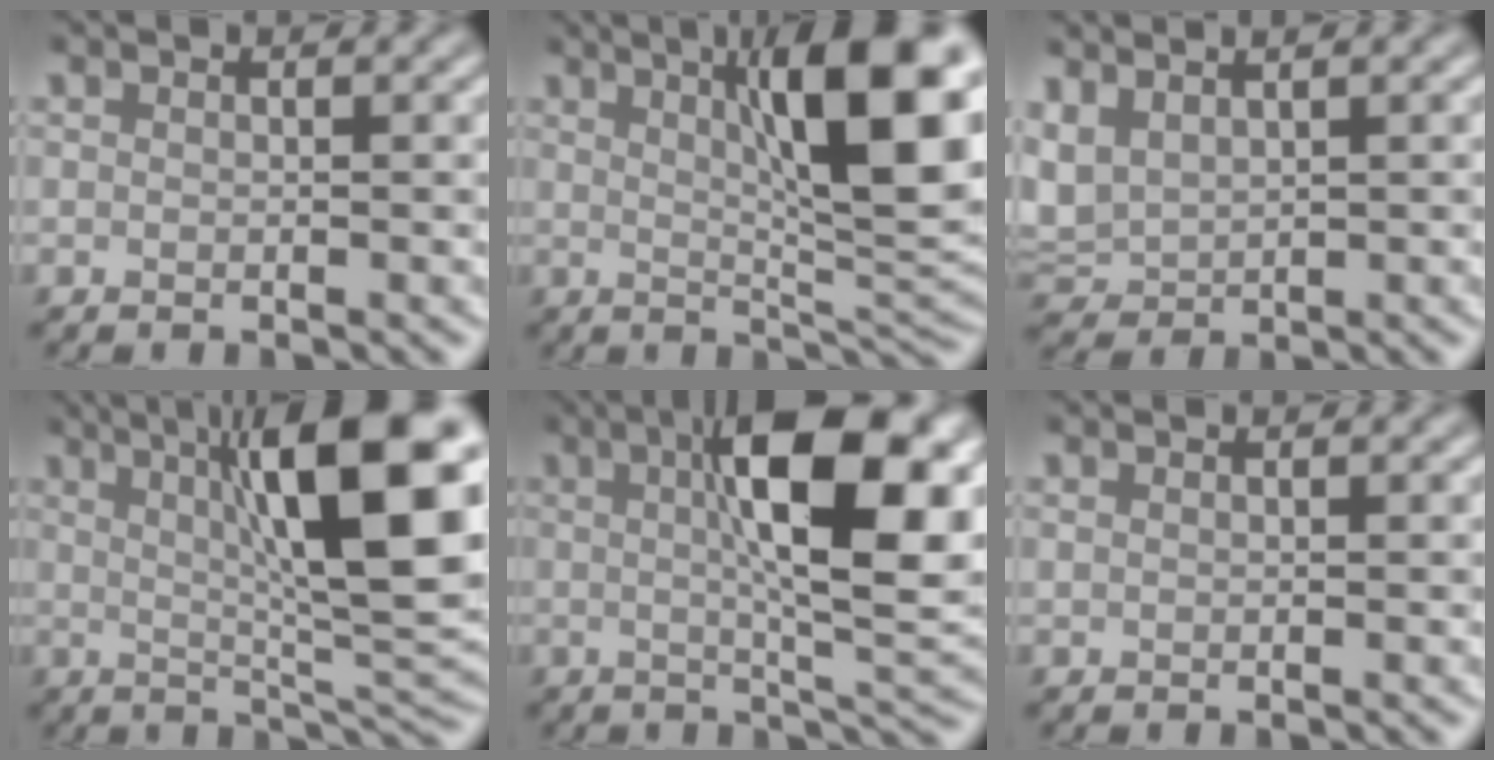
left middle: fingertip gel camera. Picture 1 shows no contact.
{"total": 12.1, "force": [3.6, 3.1, 11.1], "torque": [-0.139, 0.006, 0.057]}
{"total": 2.8, "force": [1.5, 1.7, 1.6], "torque": [-0.048, 0.007, 0.034]}
{"total": 13.3, "force": [3.3, 2.8, 12.5], "torque": [-0.165, 0.010, 0.050]}
{"total": 12.2, "force": [2.7, 3.5, 11.4], "torque": [-0.156, 0.004, 0.041]}
{"total": 0.0}